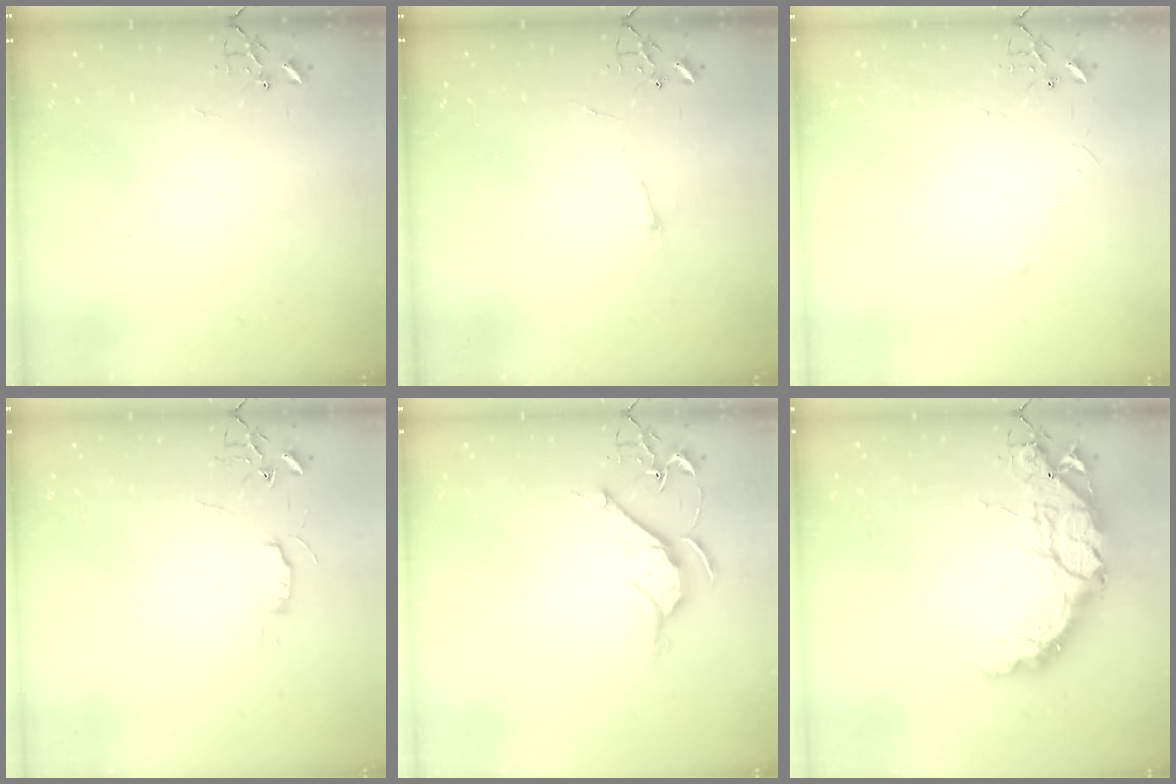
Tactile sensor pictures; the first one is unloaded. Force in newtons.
{"total": 3.1, "press": 3.1, "slide": 0.4}
{"total": 2.8, "press": 2.8, "slide": 0.5}
{"total": 5.9, "press": 5.8, "slide": 0.5}
{"total": 9.9, "press": 9.9, "slide": 0.4}
{"total": 17.5, "press": 17.5, "slide": 1.5}